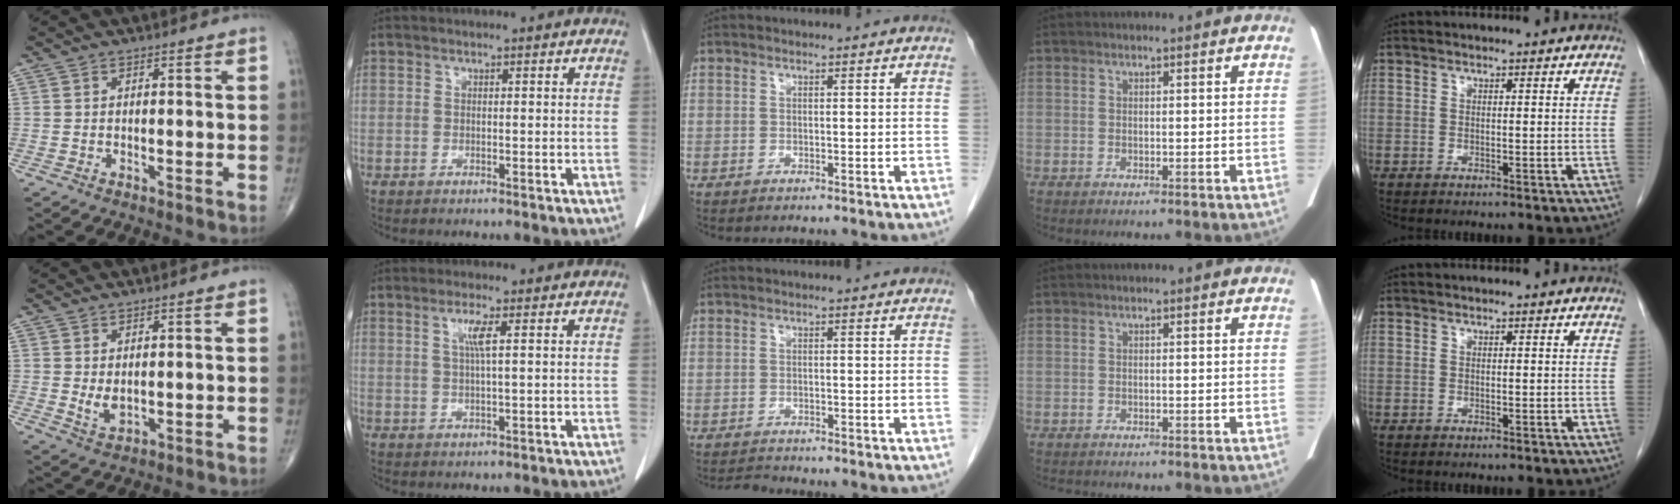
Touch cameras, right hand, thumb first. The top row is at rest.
{"thumb": {"total": 2.8, "force": [0.4, 1.6, 2.3], "torque": [-0.038, -0.009, 0.015]}, "index": {"total": 3.1, "force": [1.0, -0.2, 2.9], "torque": [-0.060, 0.000, 0.019]}, "middle": {"total": 1.3, "force": [-1.3, 0.0, 0.0], "torque": [-0.003, -0.008, -0.020]}, "ring": {"total": 1.9, "force": [-1.7, 0.5, 0.5], "torque": [-0.011, -0.006, -0.020]}}